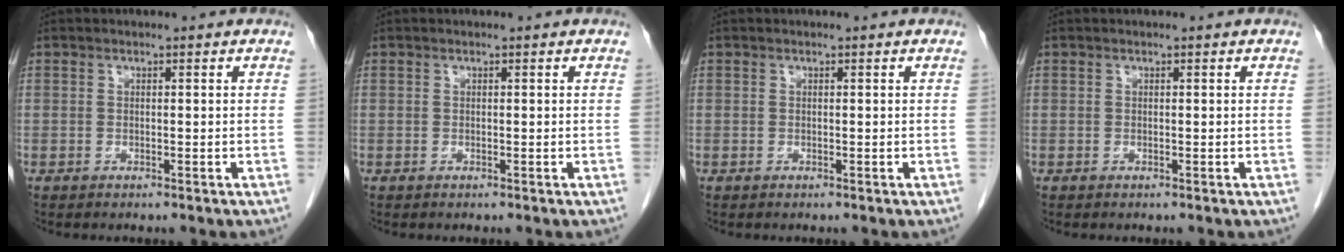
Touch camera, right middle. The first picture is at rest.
{"total": 0.0}
{"total": 0.0}
{"total": 0.0}